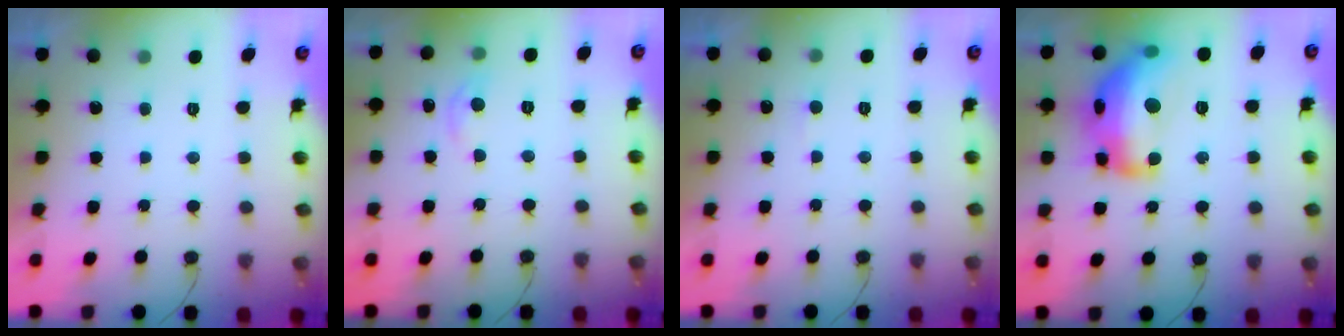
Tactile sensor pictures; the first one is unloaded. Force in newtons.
{"total": 4.5, "press": 4.4, "slide": 0.6}
{"total": 2.9, "press": 2.9, "slide": 0.3}
{"total": 21.0, "press": 21.0, "slide": 1.4}